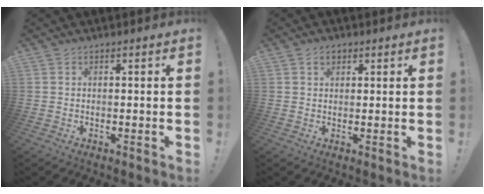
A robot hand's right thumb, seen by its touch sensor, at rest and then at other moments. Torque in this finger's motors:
{"motor_torque": [0.32, 0.71, 0.58, -0.01, -0.01]}